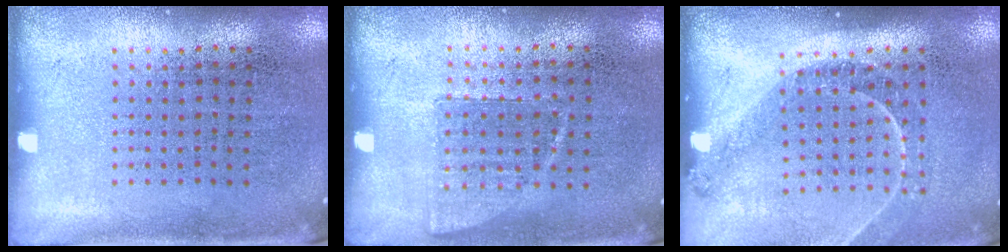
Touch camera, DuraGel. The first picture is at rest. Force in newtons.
{"total": 0.7, "press": 0.6, "slide": 0.3}
{"total": 1.3, "press": 1.3, "slide": 0.2}